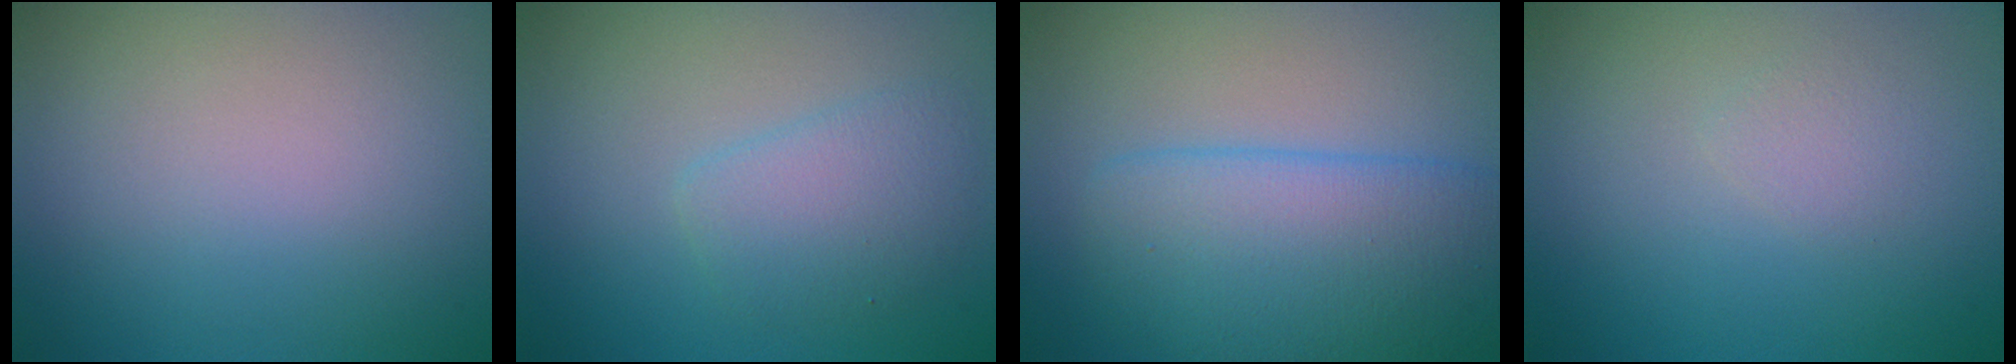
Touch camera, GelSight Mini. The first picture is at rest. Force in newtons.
{"total": 2.9, "press": 2.9, "slide": 0.1}
{"total": 6.7, "press": 6.7, "slide": 0.2}
{"total": 0.9, "press": 0.9, "slide": 0.1}